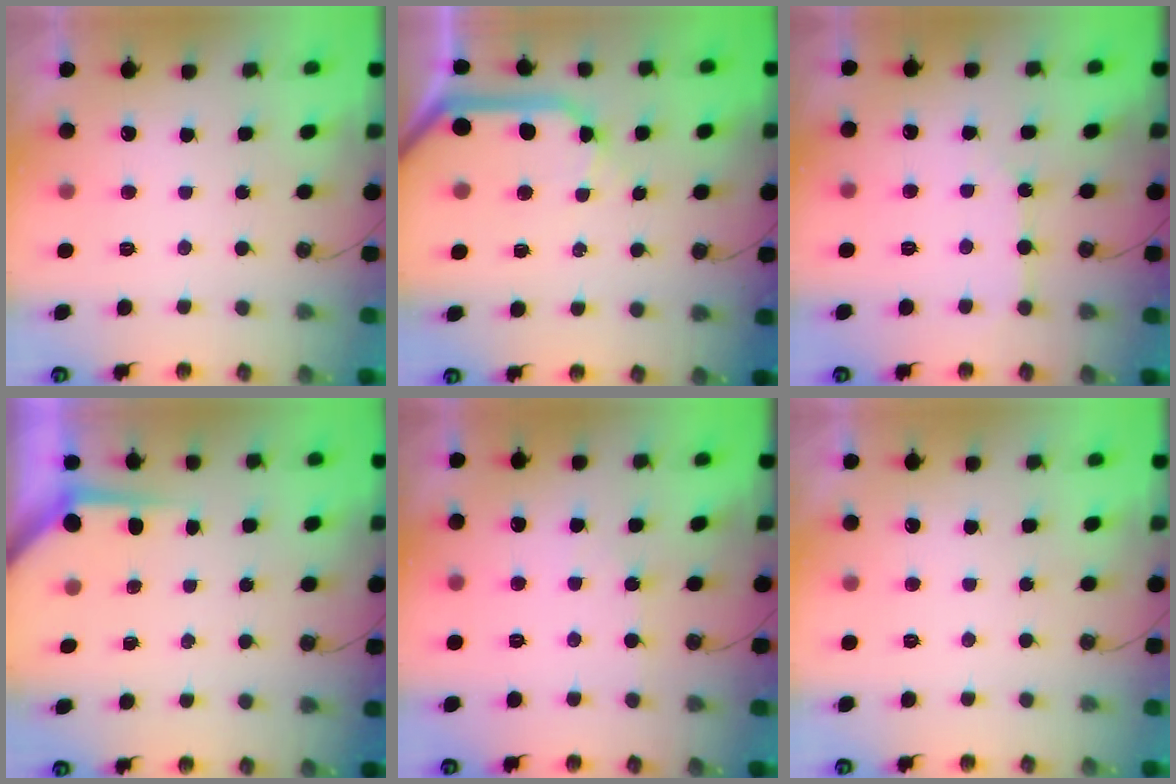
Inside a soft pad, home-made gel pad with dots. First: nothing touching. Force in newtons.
{"total": 11.4, "press": 11.3, "slide": 1.5}
{"total": 2.8, "press": 2.7, "slide": 0.4}
{"total": 3.7, "press": 3.7, "slide": 0.4}
{"total": 2.1, "press": 2.0, "slide": 0.5}
{"total": 0.0}